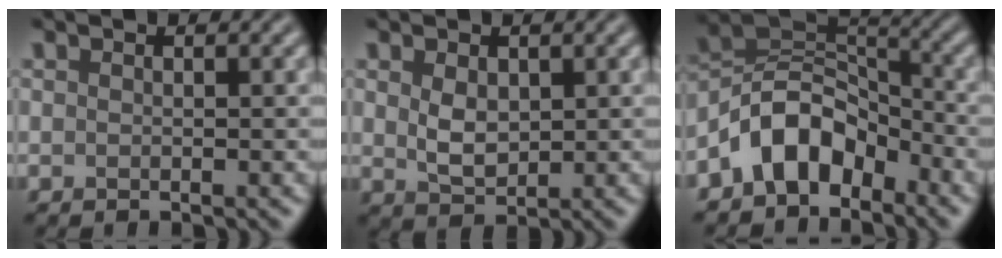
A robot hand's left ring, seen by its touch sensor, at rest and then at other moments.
{"total": 2.7, "force": [0.6, 1.7, 1.9], "torque": [-0.042, -0.003, 0.016]}
{"total": 6.4, "force": [-3.9, 3.9, 3.3], "torque": [-0.042, 0.011, -0.086]}